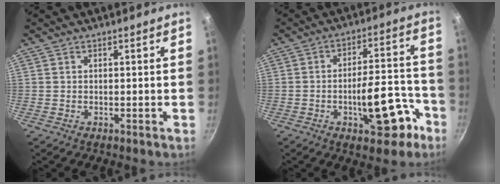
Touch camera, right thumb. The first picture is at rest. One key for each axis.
{"total": 13.5, "fx": -5.9, "fy": 5.7, "fz": 10.7, "tx": -0.118, "ty": 0.057, "tz": -0.075}